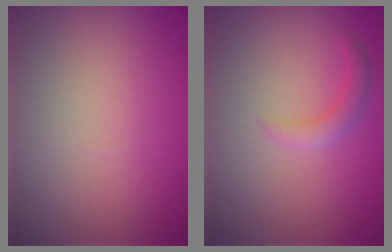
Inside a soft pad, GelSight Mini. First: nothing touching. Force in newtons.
{"total": 1.7, "press": 1.7, "slide": 0.1}